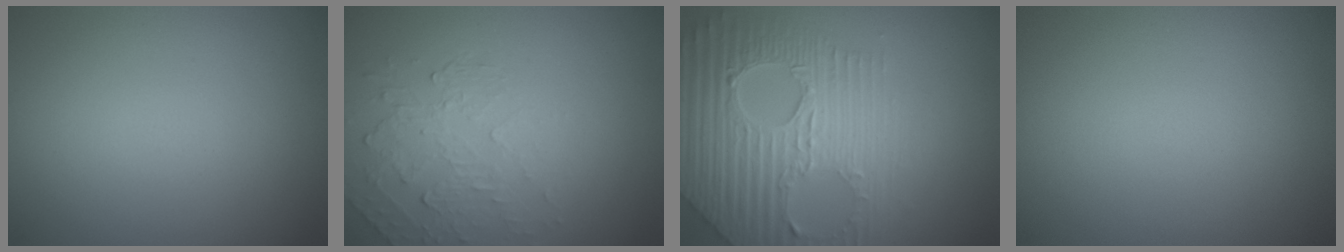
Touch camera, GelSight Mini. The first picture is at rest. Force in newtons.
{"total": 2.1, "press": 0.9, "slide": 1.9}
{"total": 8.2, "press": 5.7, "slide": 5.9}
{"total": 0.0}